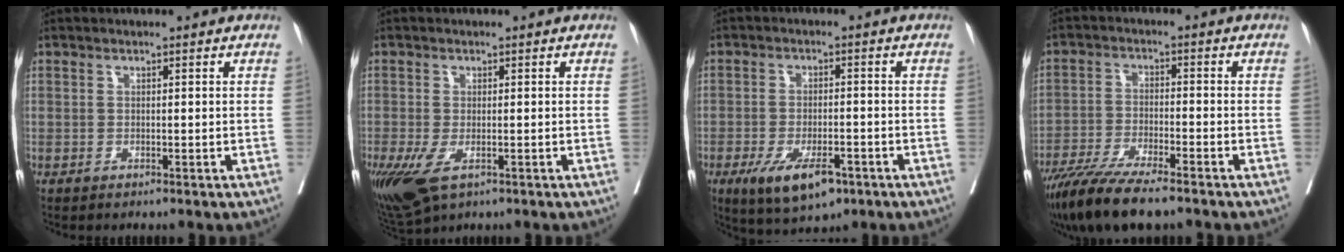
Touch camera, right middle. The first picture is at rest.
{"total": 8.3, "force": [-4.0, 3.9, 6.2], "torque": [-0.131, -0.026, -0.064]}
{"total": 8.2, "force": [-4.5, 3.0, 6.2], "torque": [-0.110, -0.013, -0.067]}
{"total": 11.6, "force": [-9.4, 1.4, 6.7], "torque": [-0.110, -0.029, -0.159]}